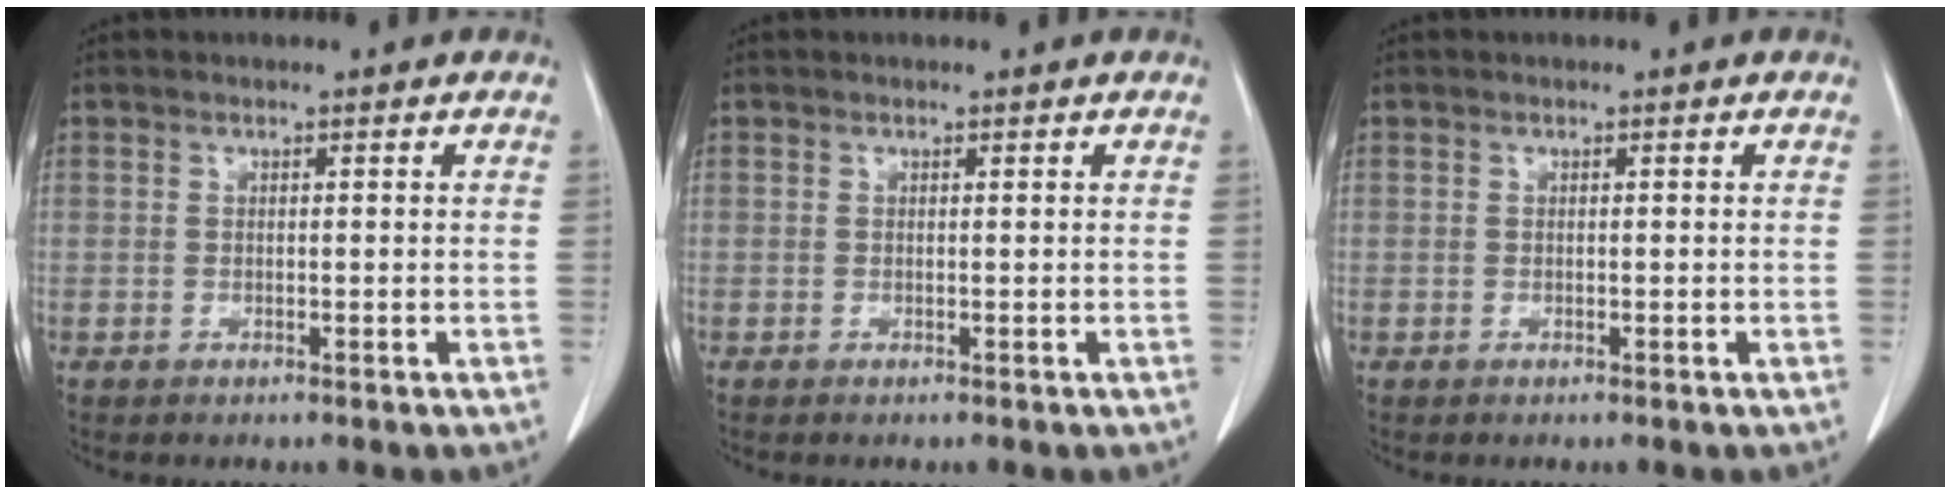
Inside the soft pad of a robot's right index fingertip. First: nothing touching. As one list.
[{"total": 0.0}, {"total": 0.0}]